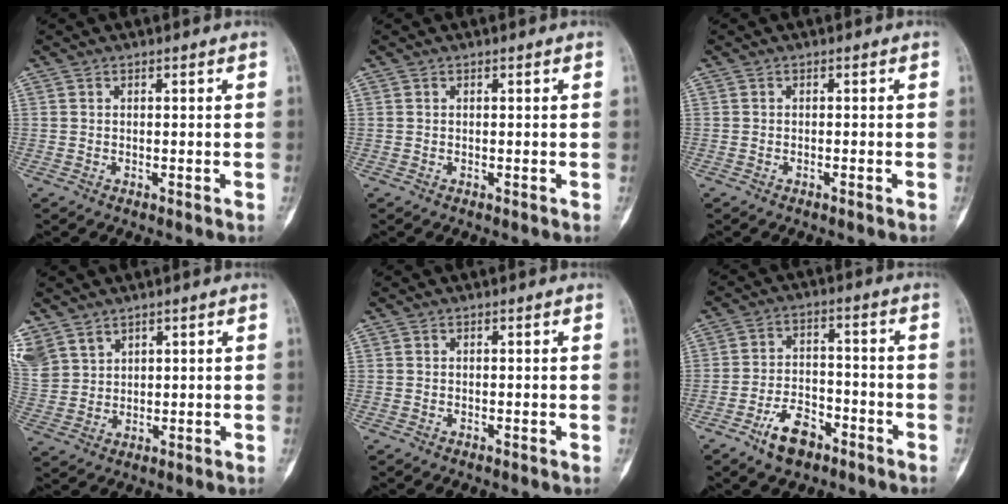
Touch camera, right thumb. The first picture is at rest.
{"total": 0.0}
{"total": 0.5, "force": [-0.4, 0.0, 0.4], "torque": [-0.010, 0.003, -0.006]}
{"total": 9.4, "force": [6.1, 6.5, 3.1], "torque": [-0.069, -0.008, 0.145]}
{"total": 0.0}
{"total": 8.3, "force": [-5.2, 4.5, 4.8], "torque": [-0.070, 0.035, -0.091]}